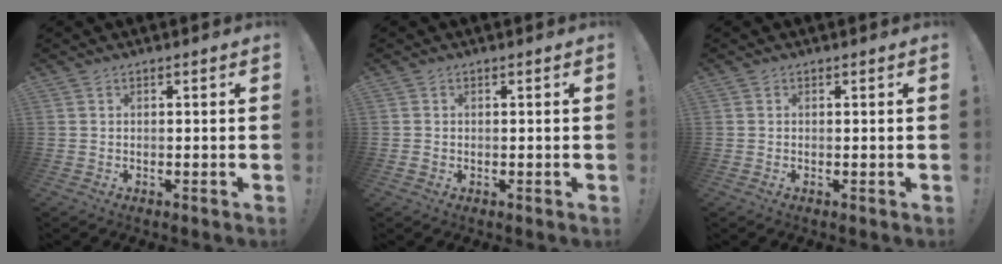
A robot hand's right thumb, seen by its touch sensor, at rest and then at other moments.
{"total": 0.8, "force": [-0.2, 0.7, 0.3], "torque": [-0.008, 0.004, -0.002]}
{"total": 0.0}